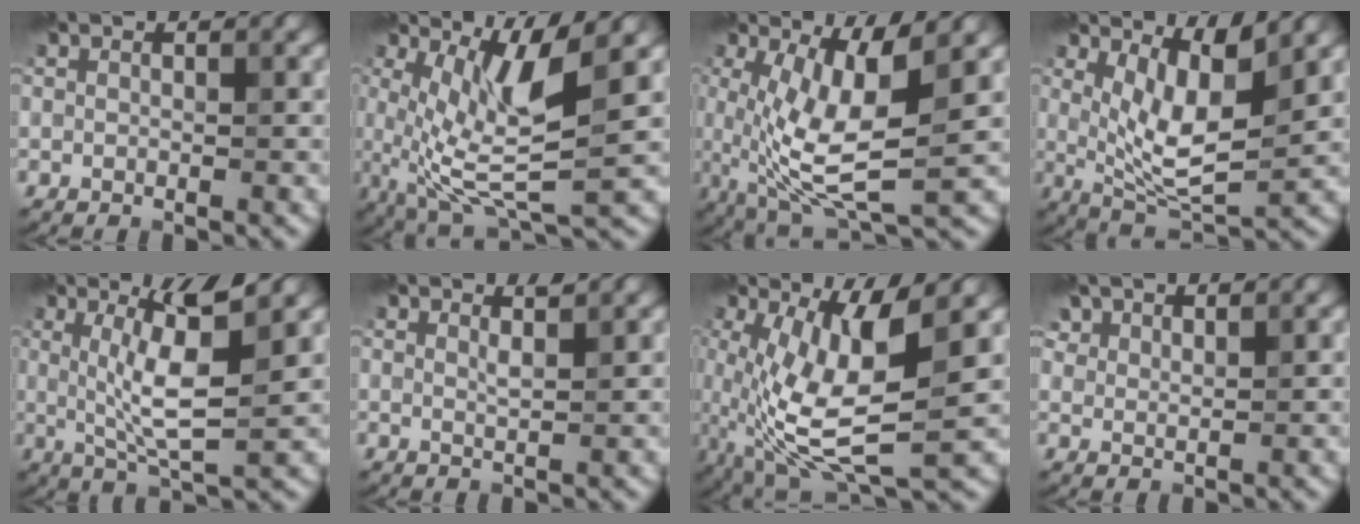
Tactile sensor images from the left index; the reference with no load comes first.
{"total": 7.0, "force": [1.3, 1.6, 6.7], "torque": [-0.135, -0.013, 0.029]}
{"total": 7.3, "force": [0.4, 1.8, 7.1], "torque": [-0.142, -0.011, 0.012]}
{"total": 5.1, "force": [2.0, 1.2, 4.6], "torque": [-0.091, -0.019, 0.040]}
{"total": 5.2, "force": [1.4, 0.3, 5.0], "torque": [-0.102, -0.007, 0.030]}
{"total": 0.9, "force": [0.8, -0.5, 0.1], "torque": [-0.006, -0.001, 0.013]}
{"total": 8.7, "force": [-0.2, 2.4, 8.3], "torque": [-0.173, -0.013, -0.001]}
{"total": 1.7, "force": [1.6, 0.7, 0.4], "torque": [-0.016, -0.002, 0.035]}